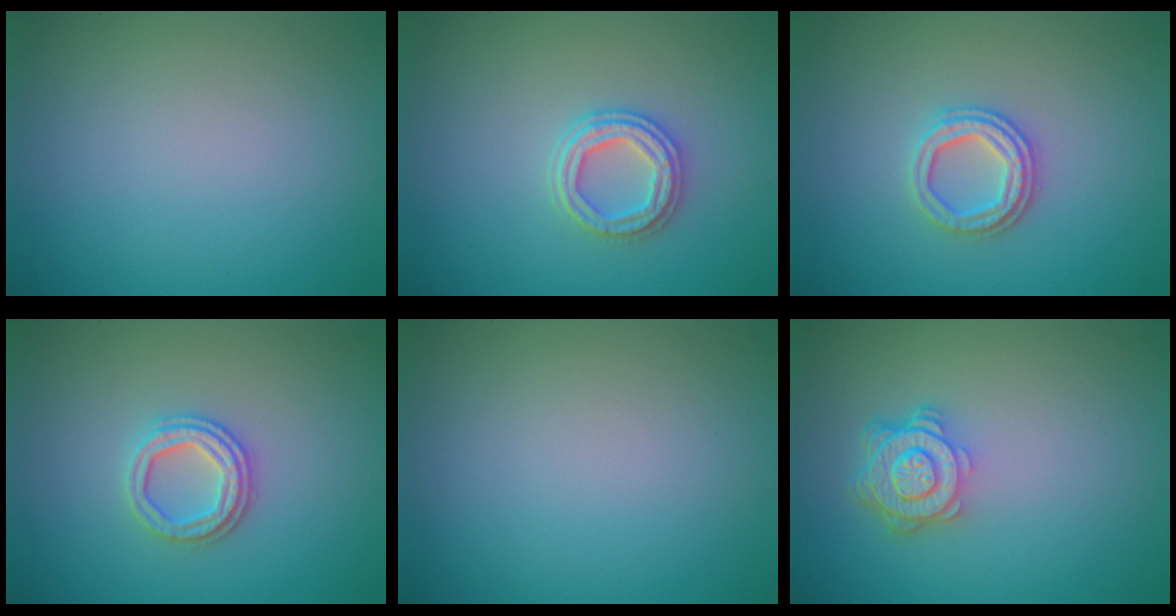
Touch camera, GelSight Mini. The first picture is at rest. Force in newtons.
{"total": 2.8, "press": 2.7, "slide": 0.8}
{"total": 2.9, "press": 2.7, "slide": 1.0}
{"total": 2.9, "press": 2.7, "slide": 1.0}
{"total": 0.0}
{"total": 4.5, "press": 3.4, "slide": 2.9}